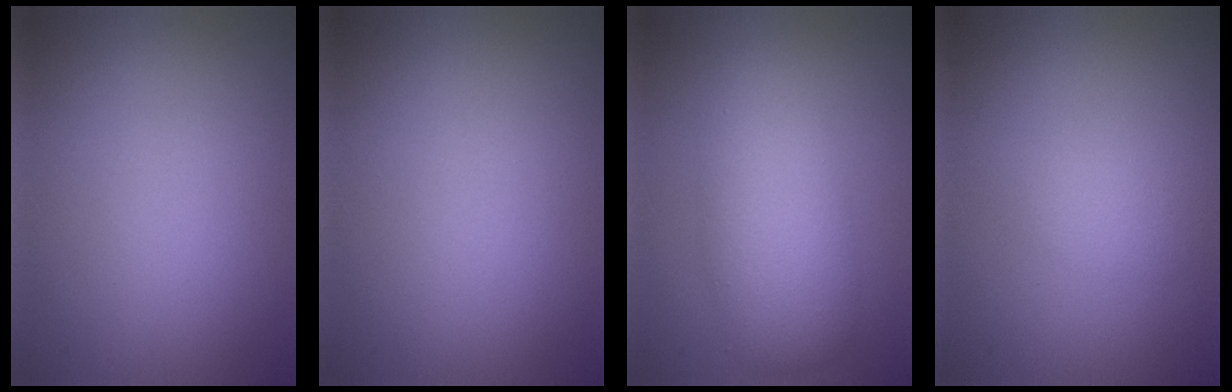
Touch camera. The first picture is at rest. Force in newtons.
{"total": 0.0}
{"total": 5.3, "press": 5.3, "slide": 0.0}
{"total": 1.2, "press": 1.2, "slide": 0.0}